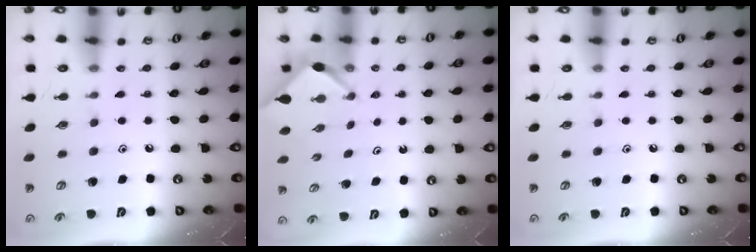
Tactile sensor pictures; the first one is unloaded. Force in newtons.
{"total": 3.4, "press": 3.3, "slide": 0.4}
{"total": 0.0}